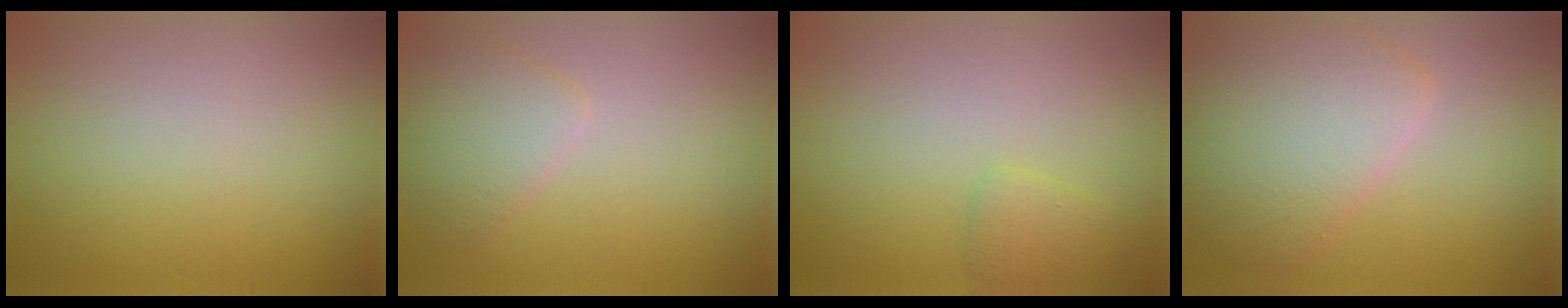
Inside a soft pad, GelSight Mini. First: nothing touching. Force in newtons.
{"total": 3.0, "press": 3.0, "slide": 0.2}
{"total": 1.6, "press": 1.6, "slide": 0.1}
{"total": 6.9, "press": 6.9, "slide": 0.5}